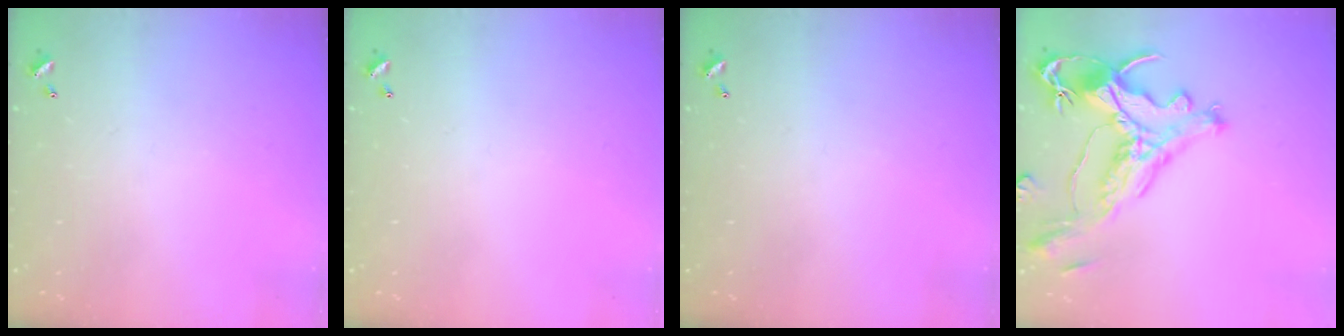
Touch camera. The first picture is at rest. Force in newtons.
{"total": 0.0}
{"total": 0.0}
{"total": 2.1, "press": 1.6, "slide": 1.3}